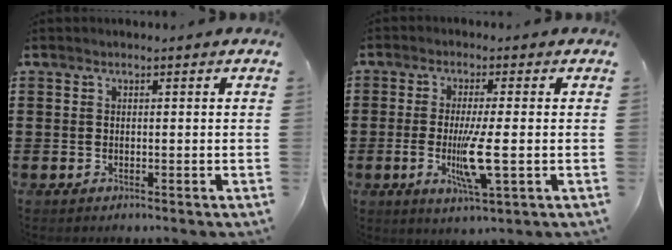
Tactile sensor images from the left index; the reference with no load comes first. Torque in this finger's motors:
{"motor_torque": [1.49, 0.20, 0.33, 0.13]}